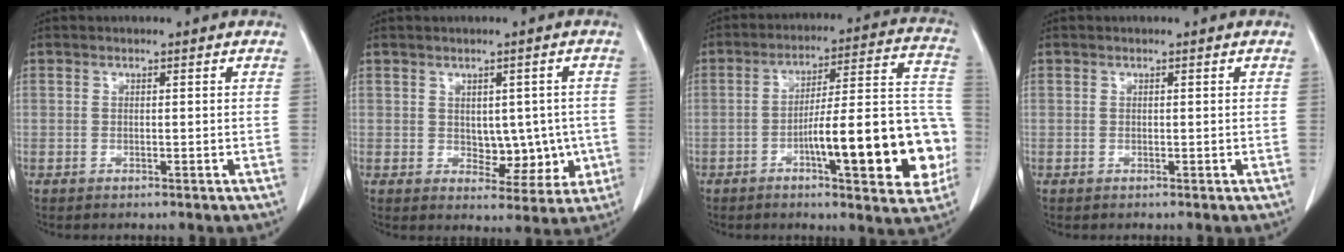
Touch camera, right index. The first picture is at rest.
{"total": 6.5, "force": [-0.4, 4.1, 4.9], "torque": [-0.046, 0.006, 0.008]}
{"total": 19.4, "force": [-5.6, 3.6, 18.2], "torque": [-0.208, 0.032, -0.072]}
{"total": 0.0}